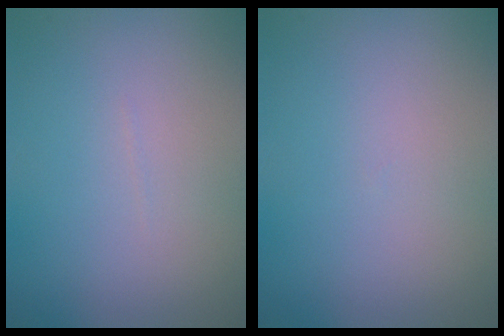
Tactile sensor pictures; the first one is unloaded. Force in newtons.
{"total": 0.0}